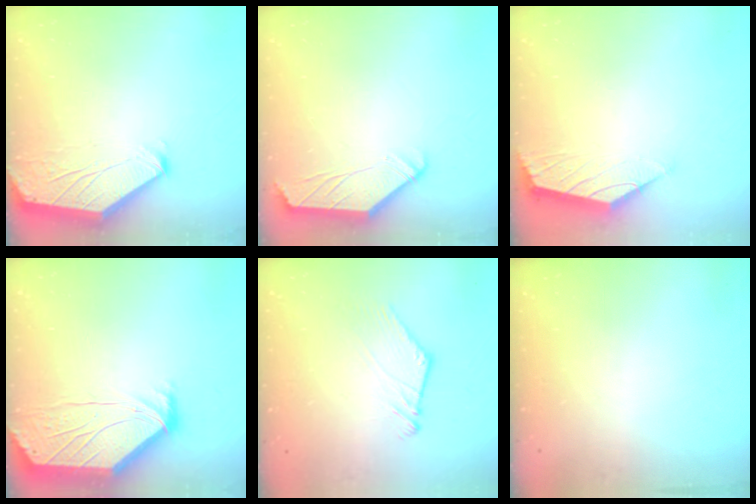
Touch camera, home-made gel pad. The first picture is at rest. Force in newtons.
{"total": 1.4, "press": 1.3, "slide": 0.3}
{"total": 0.0}
{"total": 2.5, "press": 2.5, "slide": 0.3}
{"total": 0.9, "press": 0.9, "slide": 0.1}
{"total": 0.0}